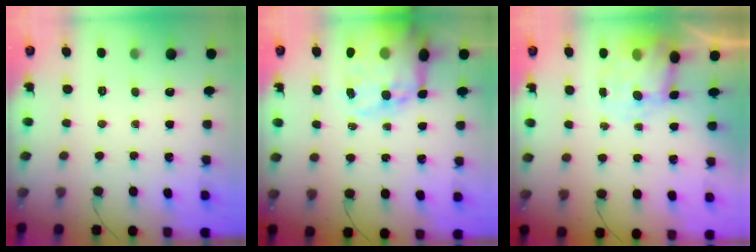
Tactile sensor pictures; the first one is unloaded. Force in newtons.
{"total": 20.3, "press": 19.7, "slide": 4.8}
{"total": 6.9, "press": 6.8, "slide": 1.4}